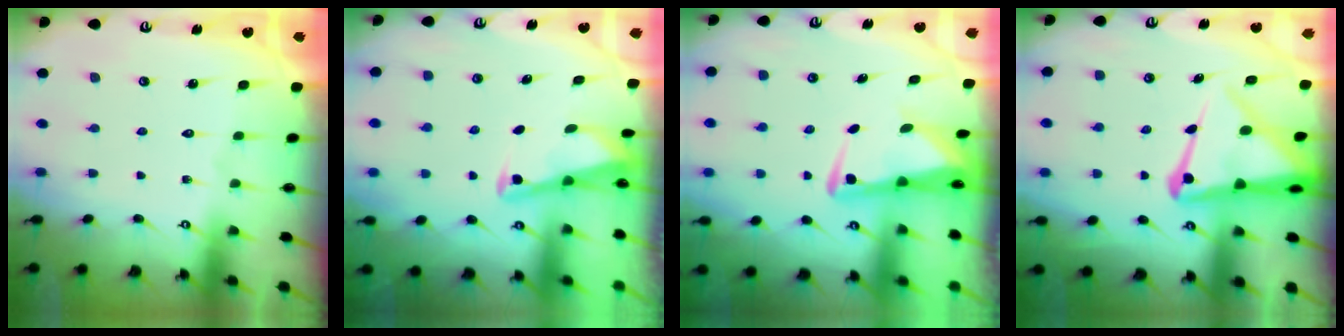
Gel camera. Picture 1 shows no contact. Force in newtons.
{"total": 3.1, "press": 3.1, "slide": 0.3}
{"total": 4.8, "press": 4.8, "slide": 0.8}
{"total": 10.3, "press": 10.2, "slide": 0.9}